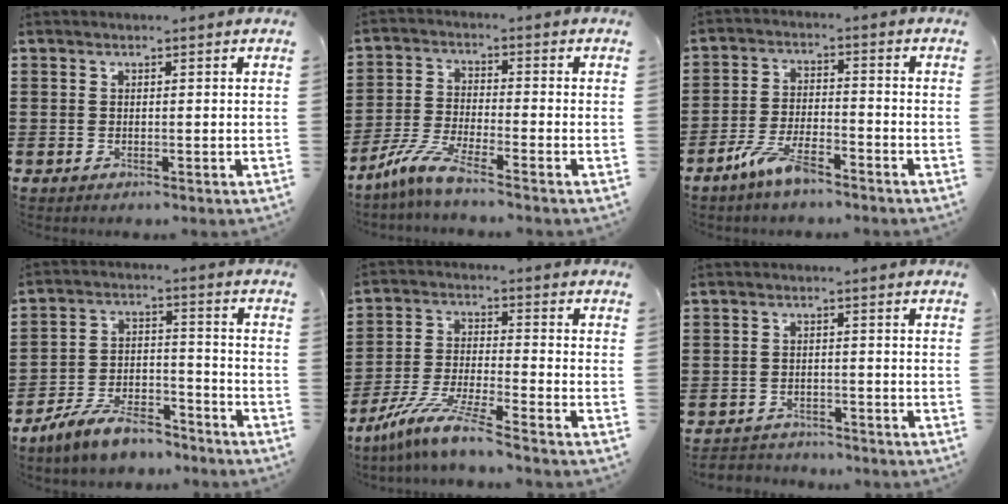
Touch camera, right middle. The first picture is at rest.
{"total": 5.8, "force": [-4.6, 0.3, 3.6], "torque": [-0.092, -0.014, -0.093]}
{"total": 6.0, "force": [-4.6, 1.4, 3.7], "torque": [-0.084, 0.000, -0.089]}
{"total": 8.4, "force": [-7.2, 2.1, 3.7], "torque": [-0.075, 0.016, -0.138]}
{"total": 7.7, "force": [-6.6, -0.5, 4.0], "torque": [-0.104, -0.018, -0.136]}
{"total": 2.3, "force": [-2.3, 0.5, -0.3], "torque": [-0.002, 0.000, -0.052]}